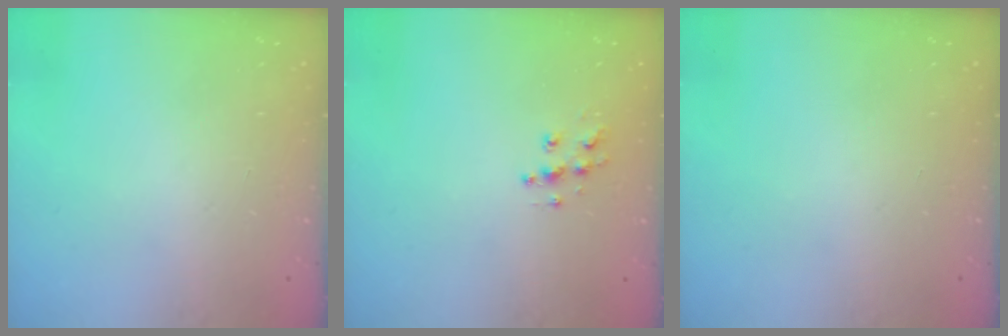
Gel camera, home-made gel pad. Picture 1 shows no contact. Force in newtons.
{"total": 7.5, "press": 7.5, "slide": 0.1}
{"total": 0.0}